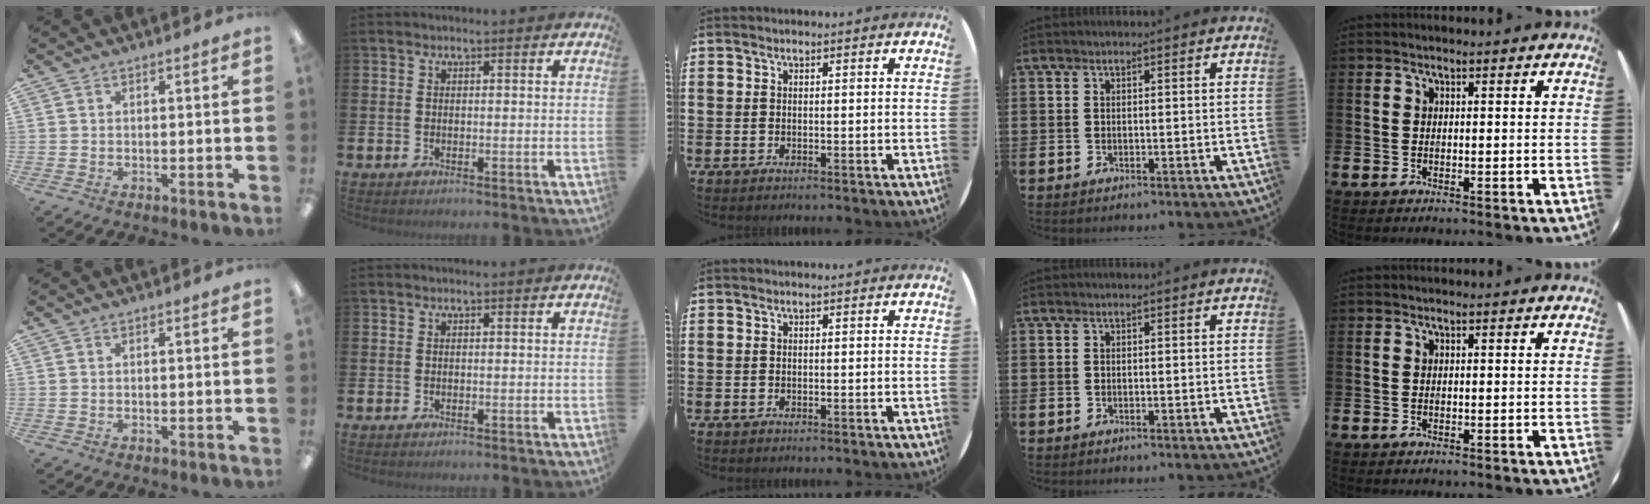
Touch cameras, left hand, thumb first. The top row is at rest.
{}